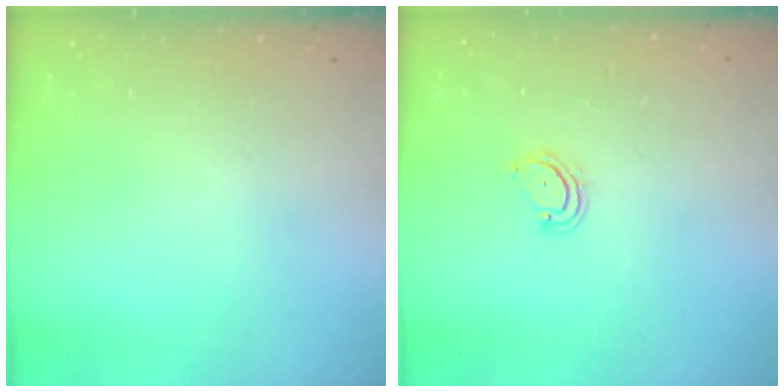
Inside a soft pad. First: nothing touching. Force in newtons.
{"total": 3.9, "press": 3.9, "slide": 0.3}